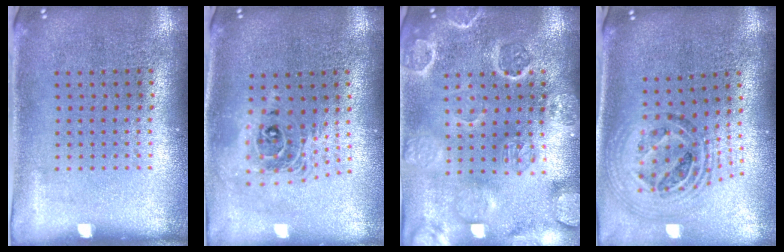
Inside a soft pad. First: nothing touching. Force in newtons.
{"total": 2.0, "press": 1.5, "slide": 1.3}
{"total": 3.3, "press": 3.1, "slide": 1.0}
{"total": 1.6, "press": 1.4, "slide": 0.8}